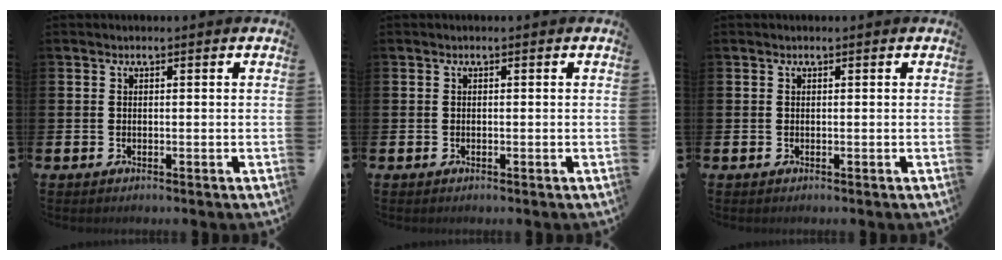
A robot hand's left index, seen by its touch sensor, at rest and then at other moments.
{"total": 0.0}
{"total": 0.0}